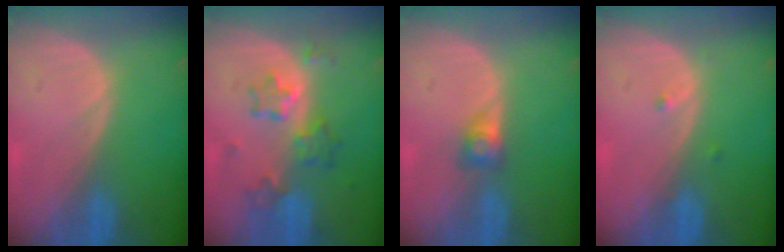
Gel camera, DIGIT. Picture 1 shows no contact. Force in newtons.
{"total": 7.0, "press": 6.3, "slide": 3.1}
{"total": 2.6, "press": 2.4, "slide": 1.0}
{"total": 1.0, "press": 0.8, "slide": 0.6}